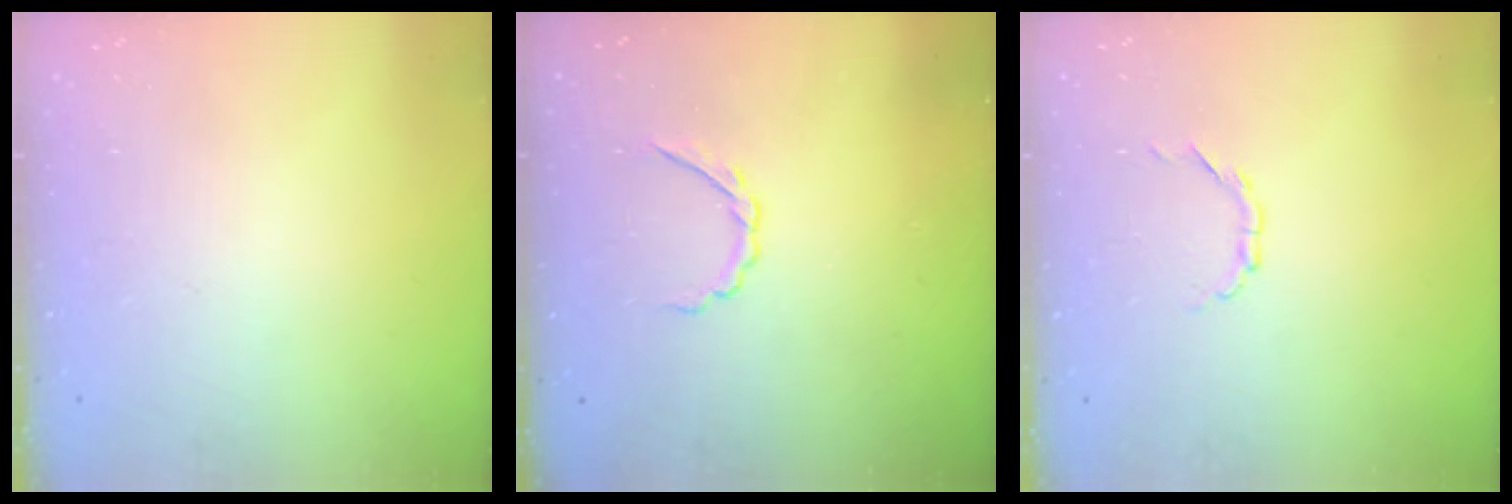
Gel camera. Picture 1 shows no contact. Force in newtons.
{"total": 2.6, "press": 2.5, "slide": 0.8}
{"total": 2.5, "press": 2.4, "slide": 0.6}